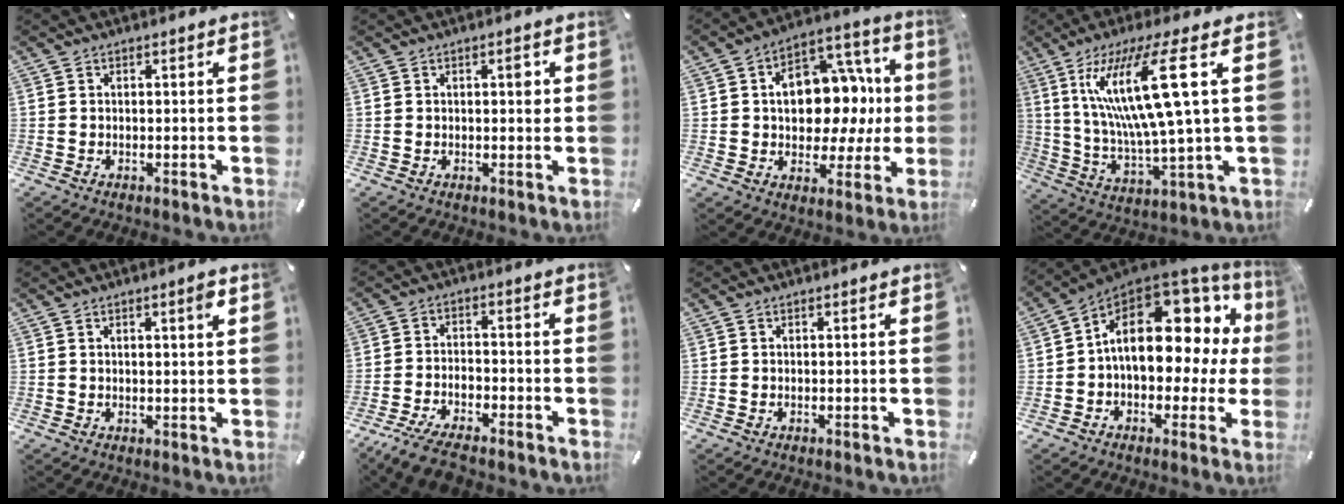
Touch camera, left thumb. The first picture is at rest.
{"total": 2.6, "force": [0.6, 1.0, 2.3], "torque": [-0.015, -0.005, 0.001]}
{"total": 16.2, "force": [1.4, 11.5, 11.3], "torque": [-0.152, -0.018, 0.030]}
{"total": 20.0, "force": [6.5, 4.0, 18.5], "torque": [-0.373, -0.014, 0.086]}
{"total": 2.5, "force": [1.1, 0.4, 2.2], "torque": [-0.044, 0.001, 0.018]}
{"total": 7.4, "force": [-6.1, 2.0, 3.6], "torque": [-0.076, 0.020, -0.117]}
{"total": 0.0}
{"total": 19.2, "force": [4.1, 12.3, 14.2], "torque": [-0.209, -0.027, 0.069]}